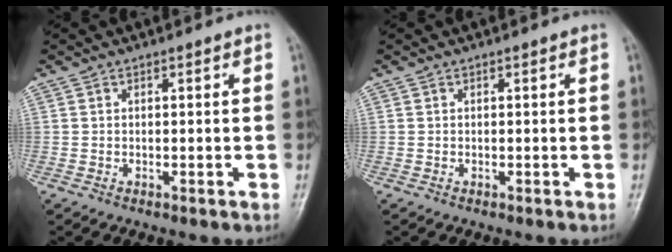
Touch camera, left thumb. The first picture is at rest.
{"total": 0.0}